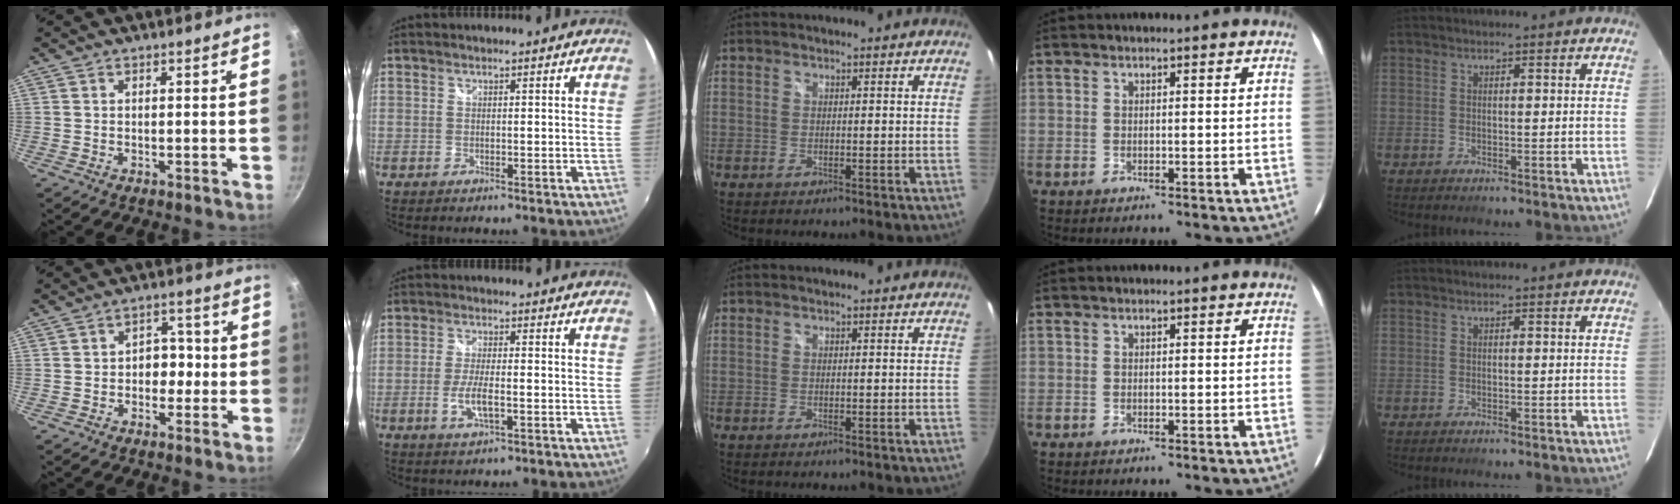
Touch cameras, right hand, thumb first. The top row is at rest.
{"thumb": {"total": 5.0, "force": [-0.8, 3.9, 3.0], "torque": [0.006, 0.017, -0.017]}, "index": {"total": 5.5, "force": [-1.8, 1.4, 5.0], "torque": [-0.104, -0.007, -0.034]}}